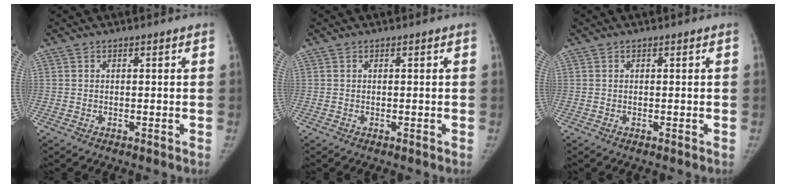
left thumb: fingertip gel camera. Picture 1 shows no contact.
{"total": 0.0}
{"total": 0.0}